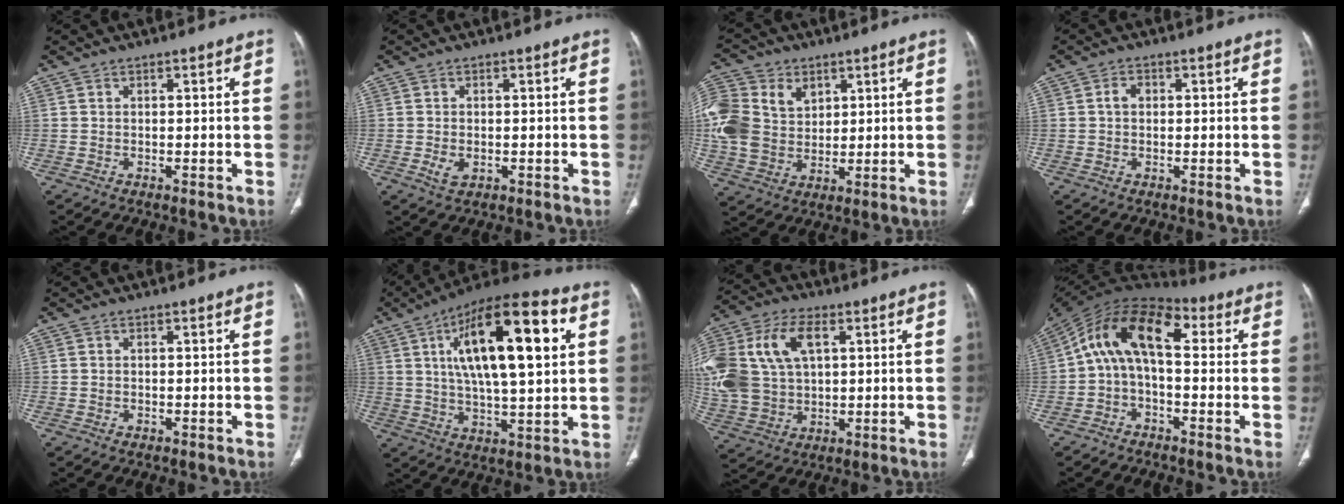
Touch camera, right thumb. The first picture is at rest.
{"total": 2.7, "force": [-0.7, 1.7, 1.9], "torque": [-0.037, -0.002, -0.008]}
{"total": 16.9, "force": [4.5, 13.1, 9.7], "torque": [-0.212, 0.007, 0.089]}
{"total": 2.0, "force": [0.2, 1.5, 1.3], "torque": [-0.020, 0.009, 0.002]}
{"total": 0.0}
{"total": 22.5, "force": [6.3, 7.8, 20.2], "torque": [-0.319, 0.003, 0.095]}
{"total": 22.8, "force": [5.7, 15.1, 16.1], "torque": [-0.389, 0.025, 0.115]}
{"total": 13.4, "force": [1.6, 7.3, 11.1], "torque": [-0.182, 0.049, 0.012]}